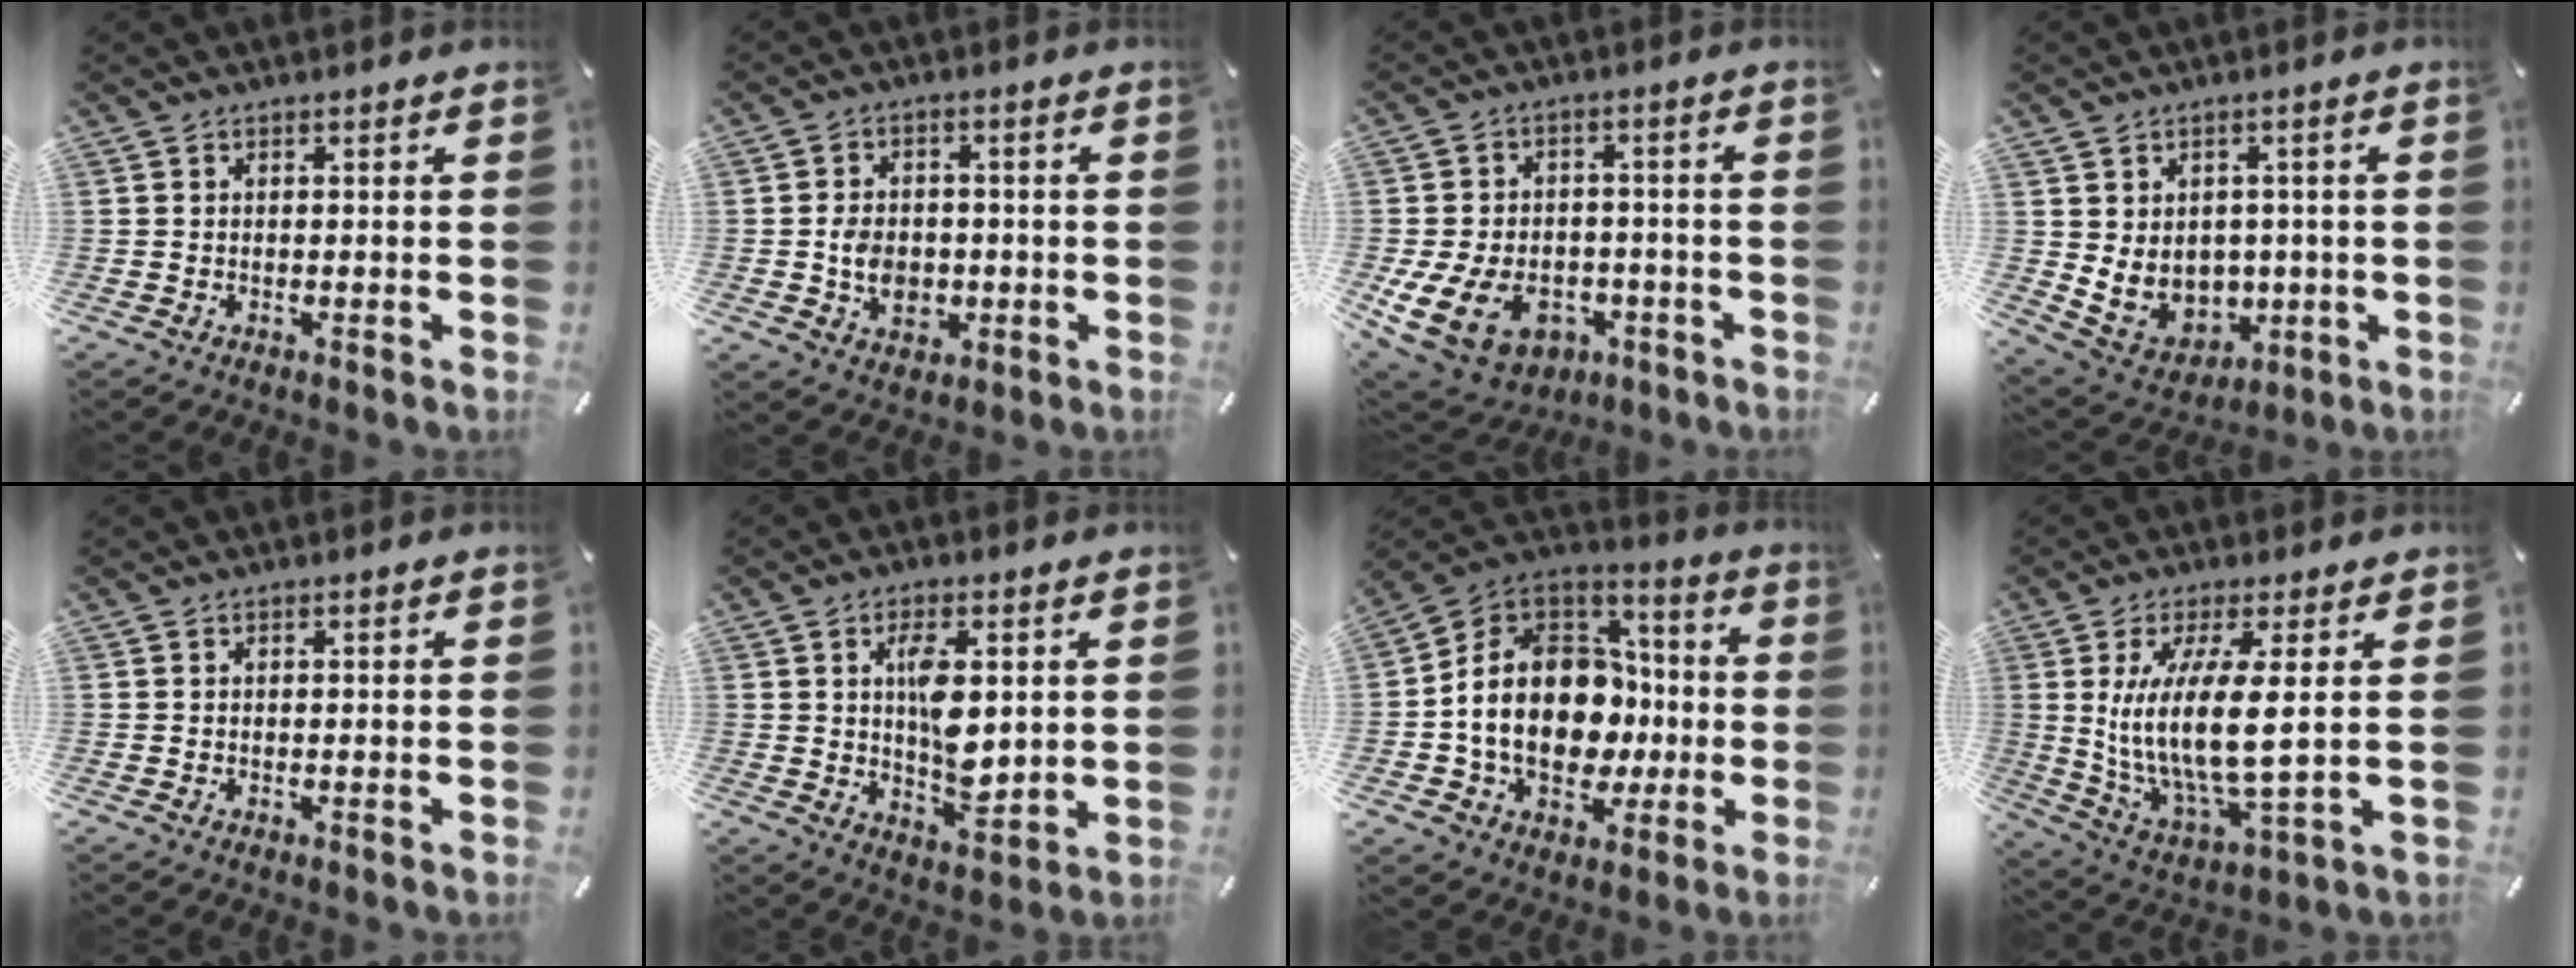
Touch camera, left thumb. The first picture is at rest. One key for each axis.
{"total": 7.2, "fx": -1.3, "fy": 5.9, "fz": 3.8, "tx": -0.083, "ty": 0.005, "tz": -0.025}
{"total": 12.3, "fx": -4.4, "fy": 9.0, "fz": 7.1, "tx": -0.147, "ty": 0.023, "tz": -0.071}
{"total": 8.5, "fx": 2.1, "fy": 7.9, "fz": 2.5, "tx": -0.058, "ty": -0.029, "tz": 0.052}
{"total": 0.0}
{"total": 9.5, "fx": 1.9, "fy": 4.8, "fz": 8.0, "tx": -0.136, "ty": -0.017, "tz": 0.024}
{"total": 18.8, "fx": -2.5, "fy": 14.7, "fz": 11.4, "tx": -0.227, "ty": 0.004, "tz": -0.036}
{"total": 14.0, "fx": 2.5, "fy": 3.8, "fz": 13.2, "tx": -0.292, "ty": -0.023, "tz": 0.042}